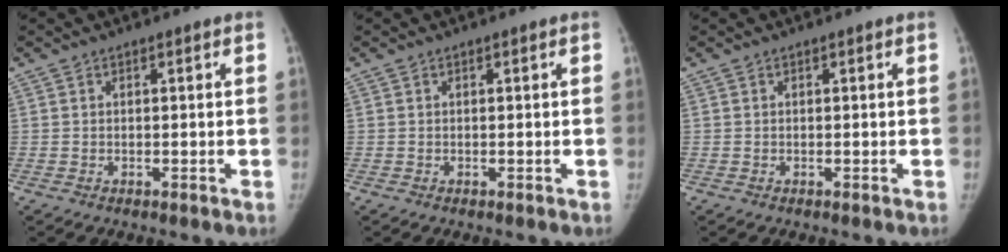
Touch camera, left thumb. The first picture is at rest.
{"total": 0.0}
{"total": 0.0}